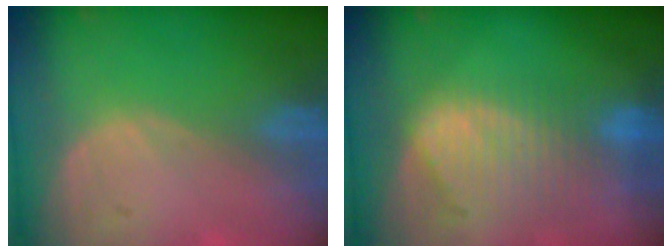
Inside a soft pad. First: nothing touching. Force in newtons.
{"total": 9.2, "press": 8.1, "slide": 4.3}